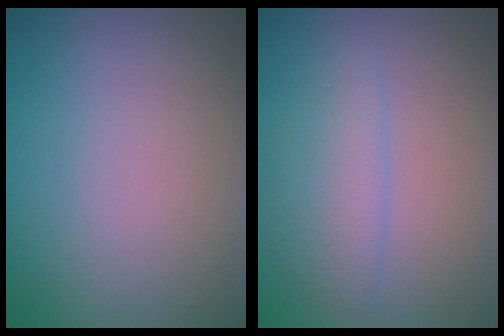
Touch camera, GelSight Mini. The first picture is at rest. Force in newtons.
{"total": 2.4, "press": 2.4, "slide": 0.1}